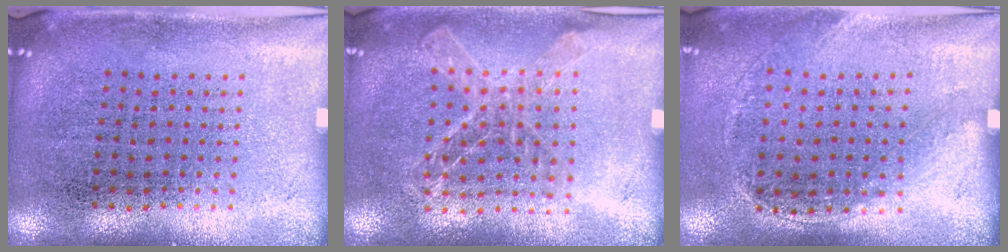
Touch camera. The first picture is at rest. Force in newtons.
{"total": 1.1, "press": 1.1, "slide": 0.1}
{"total": 1.4, "press": 1.0, "slide": 1.0}